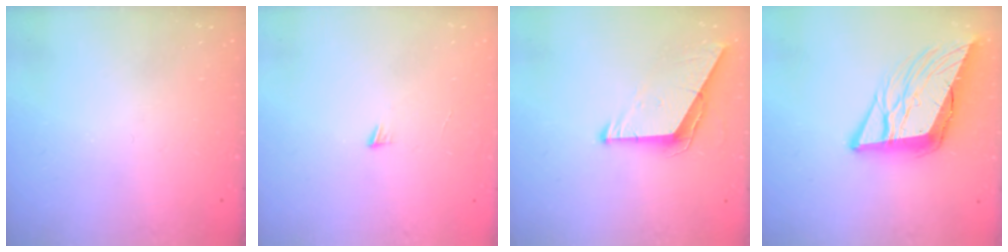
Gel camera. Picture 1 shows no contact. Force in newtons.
{"total": 3.0, "press": 3.0, "slide": 0.3}
{"total": 9.5, "press": 9.4, "slide": 1.0}
{"total": 15.9, "press": 15.6, "slide": 3.0}